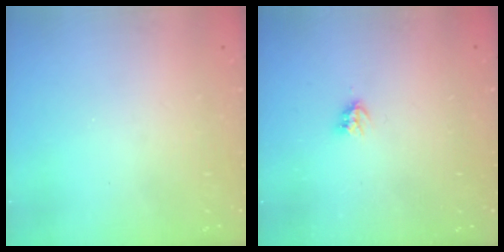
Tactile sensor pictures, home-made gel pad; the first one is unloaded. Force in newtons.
{"total": 3.6, "press": 3.6, "slide": 0.1}